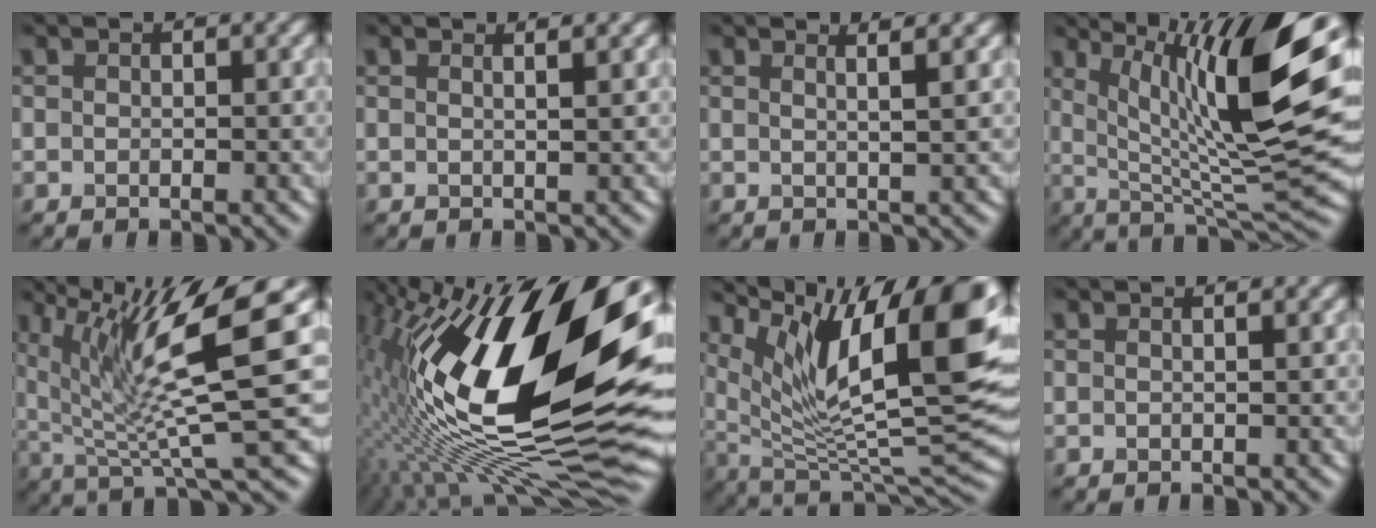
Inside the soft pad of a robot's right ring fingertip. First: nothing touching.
{"total": 2.3, "force": [1.3, 1.1, 1.7], "torque": [-0.003, 0.009, -0.013]}
{"total": 2.8, "force": [1.6, 1.0, 2.0], "torque": [-0.010, 0.016, -0.009]}
{"total": 14.1, "force": [4.7, 3.5, 12.8], "torque": [-0.194, -0.003, 0.080]}
{"total": 11.5, "force": [4.1, 2.5, 10.4], "torque": [-0.184, 0.001, 0.080]}
{"total": 19.9, "force": [5.0, 8.3, 17.4], "torque": [-0.300, 0.015, 0.064]}
{"total": 14.9, "force": [6.6, 5.4, 12.2], "torque": [-0.201, 0.000, 0.117]}
{"total": 0.7, "force": [0.3, 0.3, 0.6], "torque": [-0.004, -0.002, -0.005]}